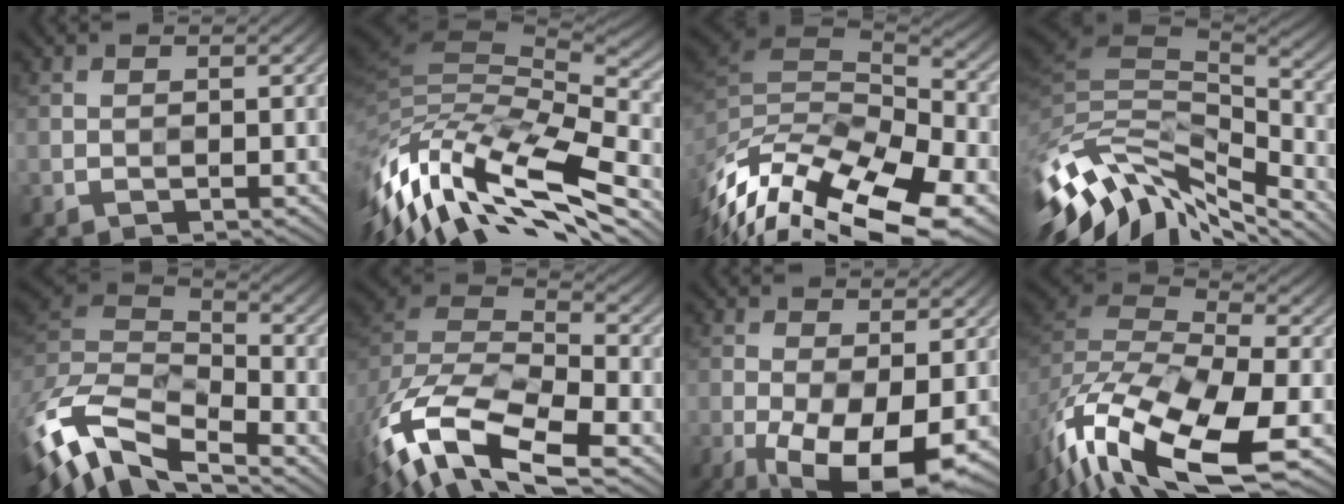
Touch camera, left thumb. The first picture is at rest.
{"total": 16.7, "force": [-9.2, 6.7, 12.2], "torque": [-0.291, -0.024, -0.150]}
{"total": 16.7, "force": [-8.3, 8.0, 12.1], "torque": [-0.238, -0.015, -0.095]}
{"total": 14.2, "force": [-8.3, 6.0, 9.9], "torque": [-0.228, -0.020, -0.129]}
{"total": 12.0, "force": [-6.7, 5.4, 8.5], "torque": [-0.205, -0.007, -0.124]}
{"total": 15.1, "force": [-9.2, 6.7, 10.0], "torque": [-0.235, -0.026, -0.163]}
{"total": 10.0, "force": [-3.4, 3.9, 8.6], "torque": [-0.164, -0.020, -0.047]}
{"total": 17.9, "force": [-10.2, 7.7, 12.5], "torque": [-0.317, -0.050, -0.161]}